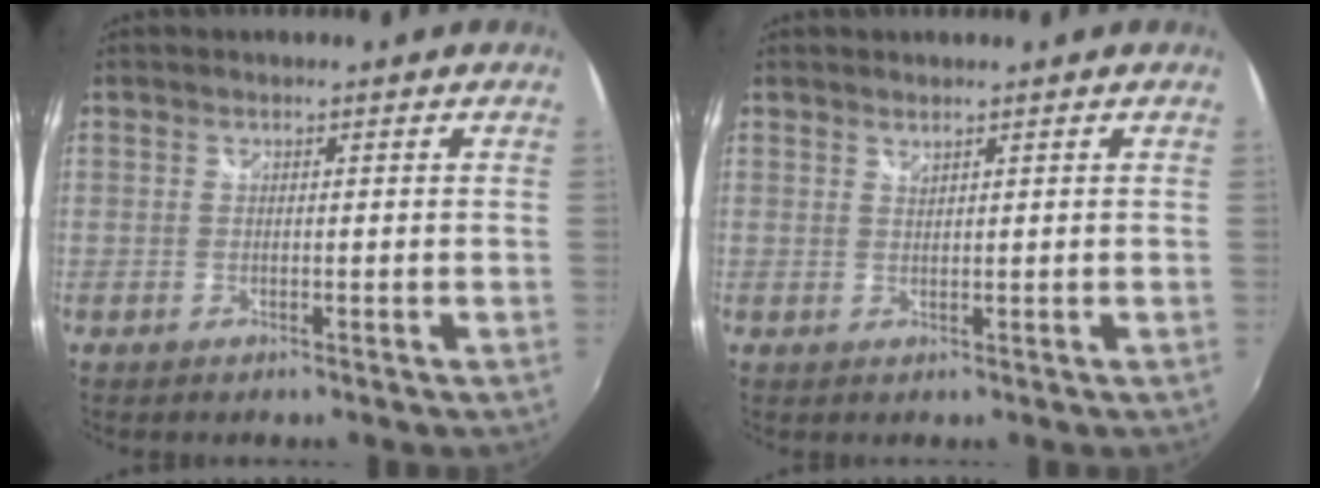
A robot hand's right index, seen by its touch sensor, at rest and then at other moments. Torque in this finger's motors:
{"motor_torque": [-0.08, 0.02, -0.07, 0.00]}